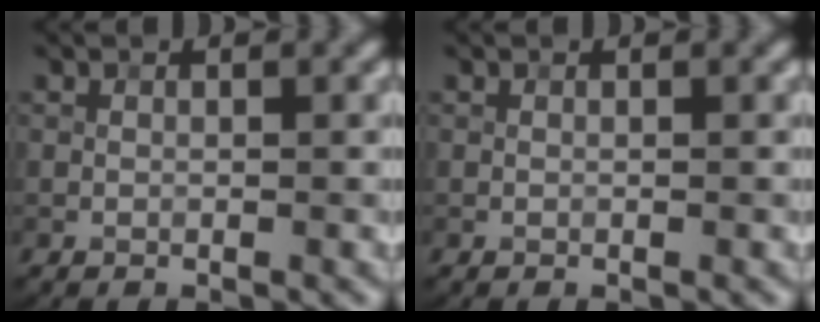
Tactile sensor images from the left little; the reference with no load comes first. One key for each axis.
{"total": 0.0}